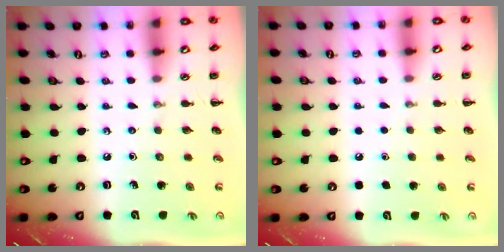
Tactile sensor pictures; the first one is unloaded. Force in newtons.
{"total": 1.7, "press": 1.7, "slide": 0.1}